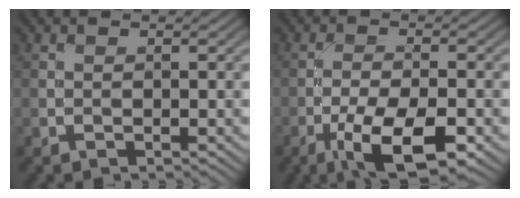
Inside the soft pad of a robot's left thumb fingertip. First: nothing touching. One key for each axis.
{"total": 9.6, "fx": -5.0, "fy": 3.2, "fz": 7.6, "tx": -0.138, "ty": -0.008, "tz": -0.086}